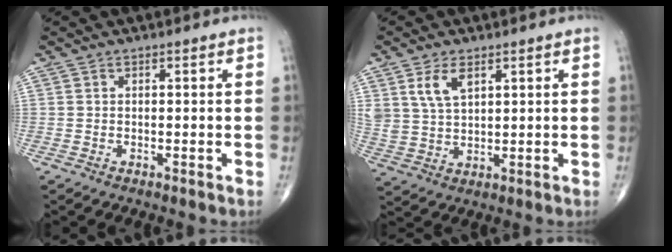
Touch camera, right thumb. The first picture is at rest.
{"total": 6.5, "force": [3.1, 3.5, 4.4], "torque": [-0.083, -0.012, 0.070]}